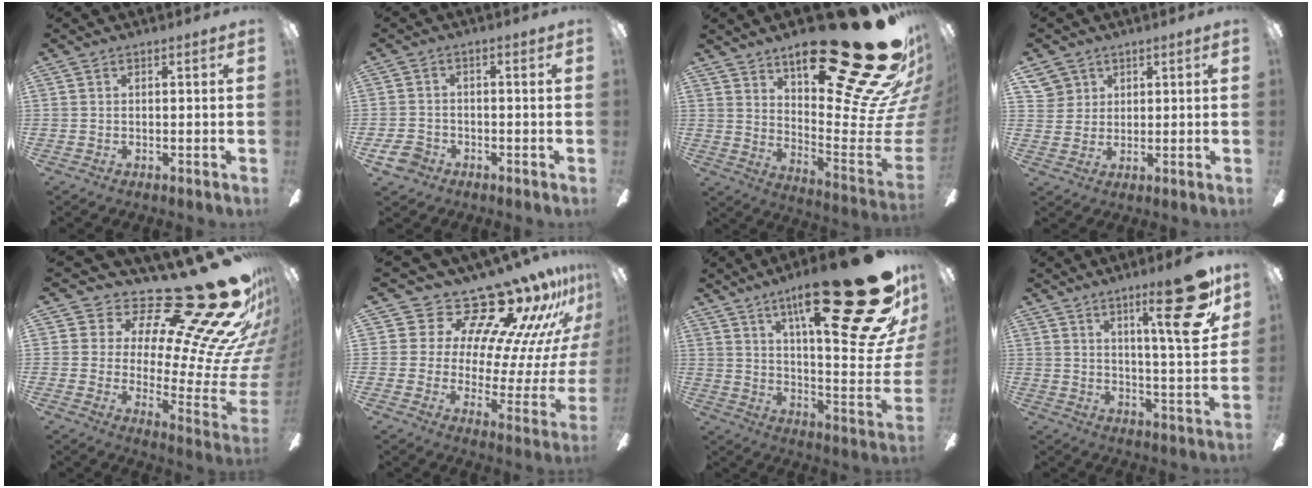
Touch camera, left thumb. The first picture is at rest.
{"total": 4.8, "force": [-2.9, 3.4, 1.9], "torque": [-0.044, 0.014, -0.055]}
{"total": 33.7, "force": [22.2, 8.8, 23.7], "torque": [-0.266, -0.179, 0.375]}
{"total": 5.8, "force": [3.5, 4.5, 0.7], "torque": [-0.021, -0.005, 0.067]}
{"total": 27.8, "force": [20.4, 7.9, 17.1], "torque": [-0.196, -0.187, 0.349]}
{"total": 20.0, "force": [16.8, 7.3, 8.0], "torque": [-0.121, -0.151, 0.287]}
{"total": 35.3, "force": [19.8, 9.3, 27.7], "torque": [-0.365, -0.138, 0.334]}
{"total": 17.3, "force": [9.9, 3.4, 13.7], "torque": [-0.191, -0.051, 0.141]}